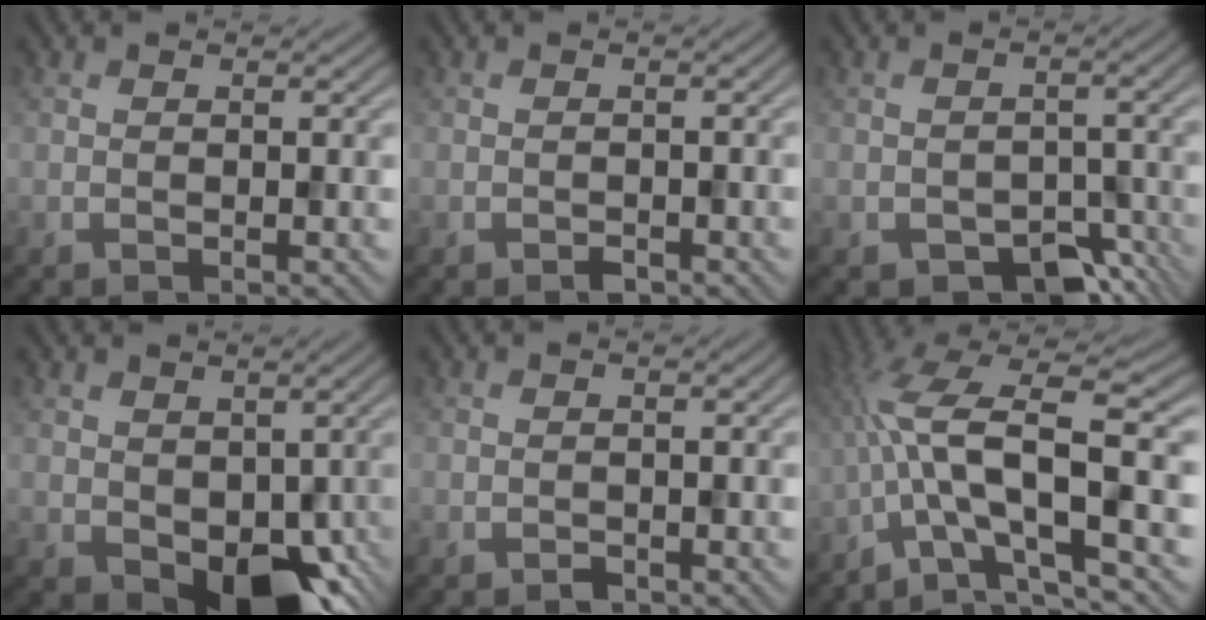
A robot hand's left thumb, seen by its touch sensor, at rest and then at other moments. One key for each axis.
{"total": 1.2, "fx": -0.8, "fy": 0.6, "fz": 0.7, "tx": -0.011, "ty": -0.001, "tz": -0.013}
{"total": 5.7, "fx": -3.4, "fy": 3.1, "fz": 3.2, "tx": -0.042, "ty": -0.014, "tz": -0.046}
{"total": 8.2, "fx": -1.8, "fy": 5.5, "fz": 5.8, "tx": -0.089, "ty": -0.027, "tz": -0.014}
{"total": 1.2, "fx": -0.9, "fy": 0.6, "fz": 0.6, "tx": -0.010, "ty": -0.001, "tz": -0.015}
{"total": 13.2, "fx": -1.9, "fy": 3.6, "fz": 12.6, "tx": -0.248, "ty": 0.013, "tz": -0.036}